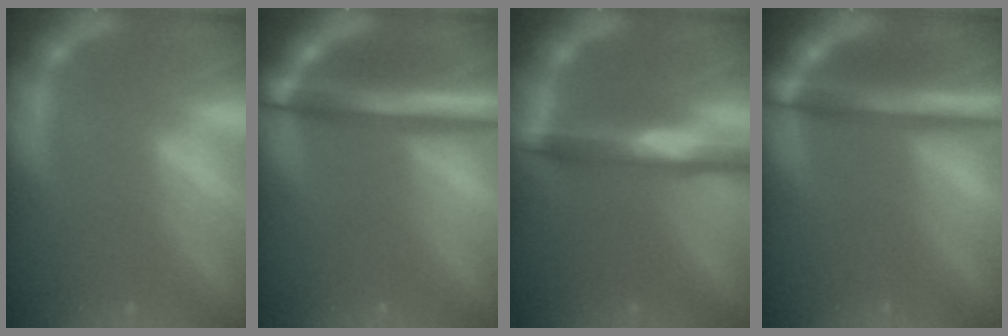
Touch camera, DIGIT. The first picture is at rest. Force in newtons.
{"total": 7.6}
{"total": 5.5}
{"total": 6.5}